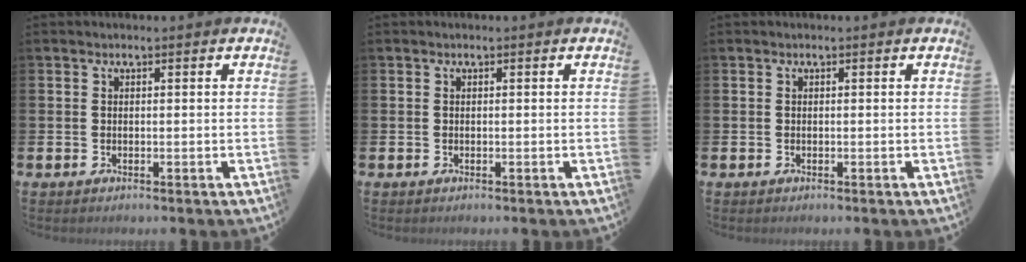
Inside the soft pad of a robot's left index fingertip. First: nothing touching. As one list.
[{"total": 0.0}, {"total": 0.0}]